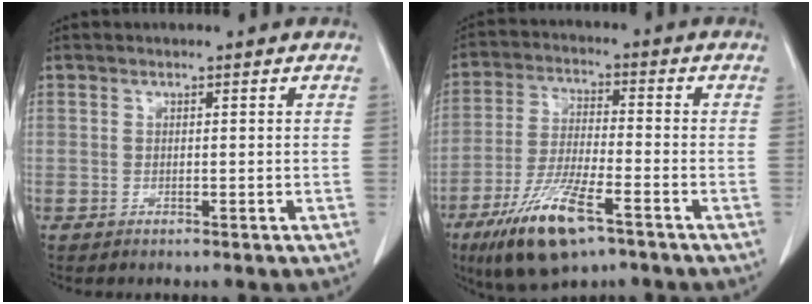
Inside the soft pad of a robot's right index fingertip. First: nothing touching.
{"total": 12.6, "force": [-7.4, 2.8, 9.8], "torque": [-0.198, -0.023, -0.128]}